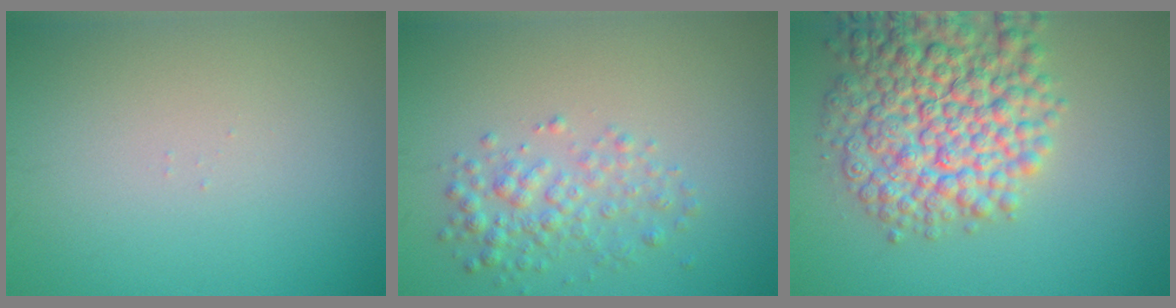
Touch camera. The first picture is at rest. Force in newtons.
{"total": 3.0, "press": 3.0, "slide": 0.1}
{"total": 9.7, "press": 9.7, "slide": 0.4}